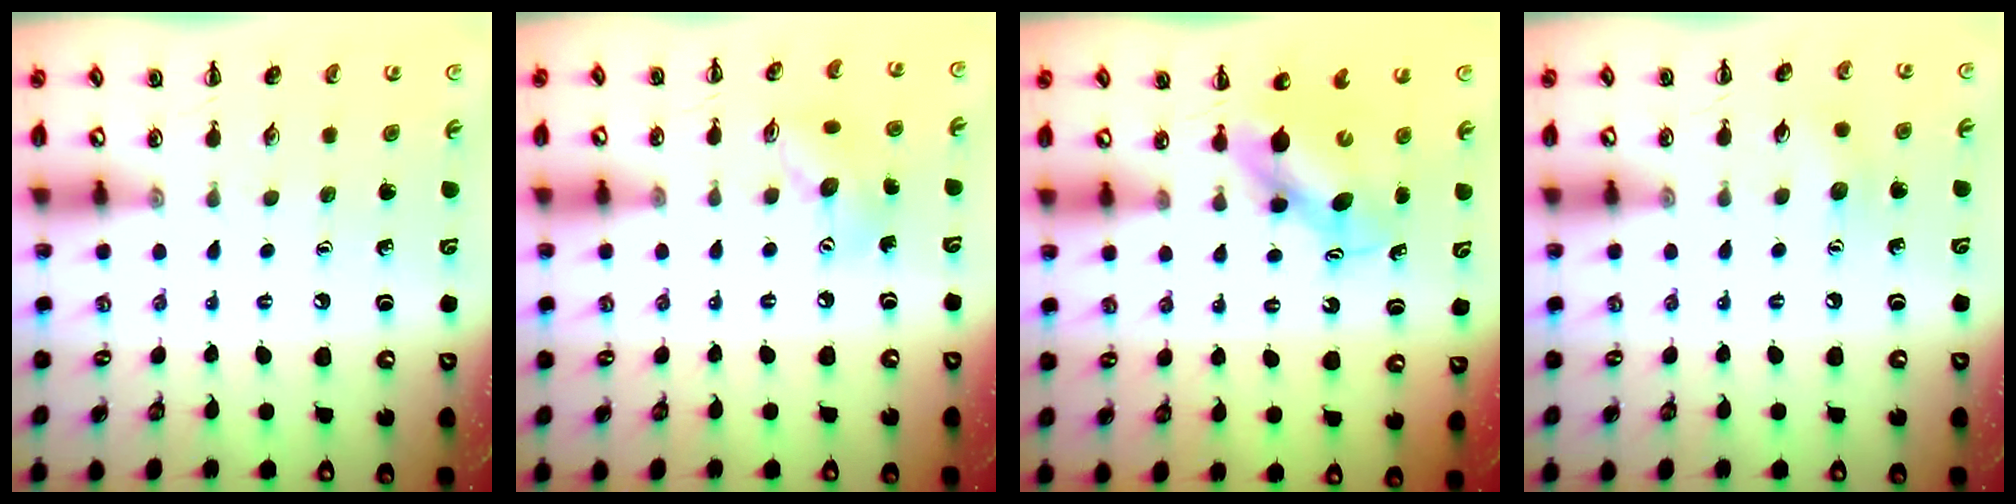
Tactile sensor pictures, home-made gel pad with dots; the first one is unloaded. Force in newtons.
{"total": 8.6, "press": 8.6, "slide": 0.6}
{"total": 6.7, "press": 6.5, "slide": 1.4}
{"total": 6.1, "press": 5.9, "slide": 1.5}